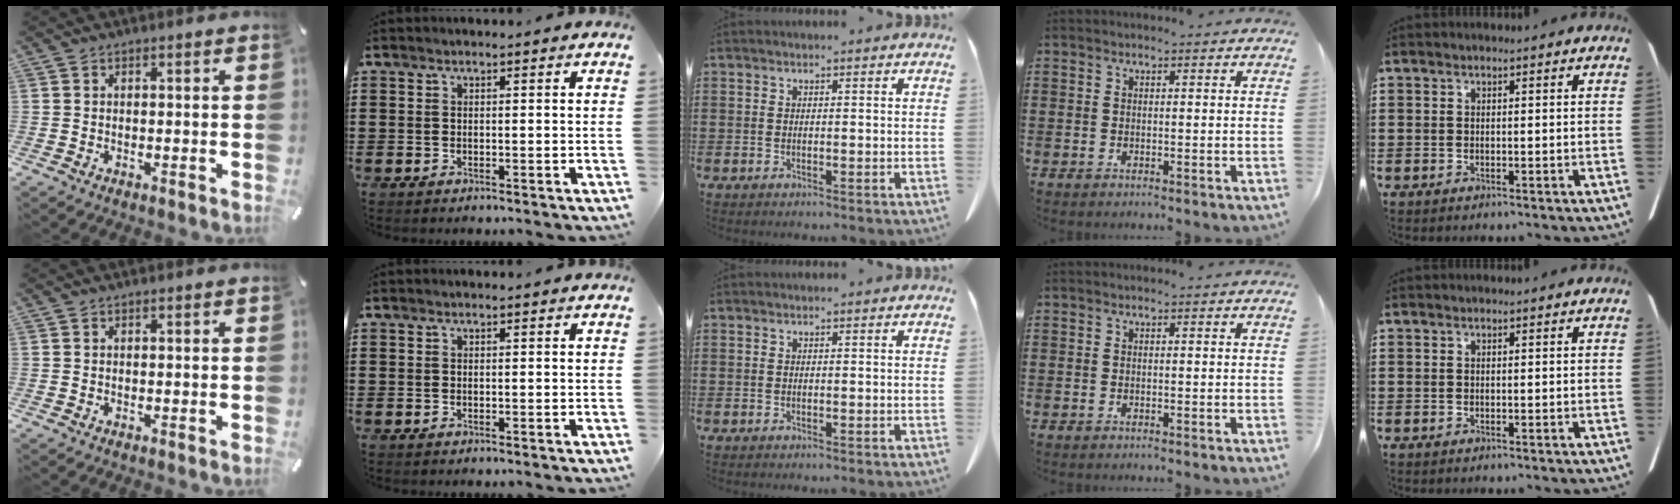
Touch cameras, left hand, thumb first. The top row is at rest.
{}